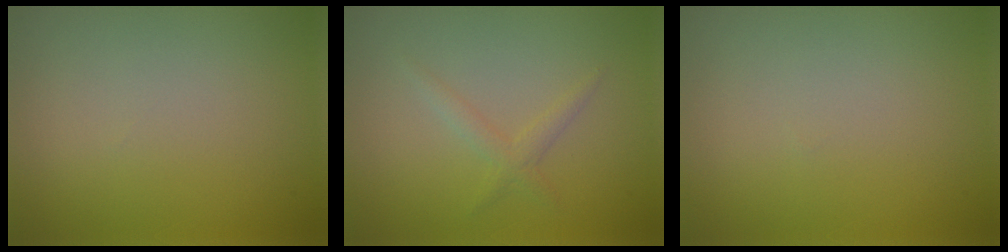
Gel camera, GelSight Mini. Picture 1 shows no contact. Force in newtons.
{"total": 1.4, "press": 1.4, "slide": 0.0}
{"total": 0.0}